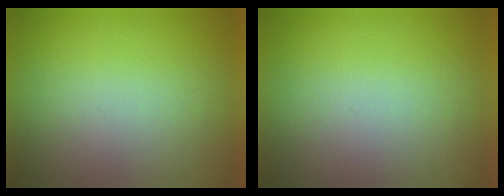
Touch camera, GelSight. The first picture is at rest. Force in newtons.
{"total": 1.1}